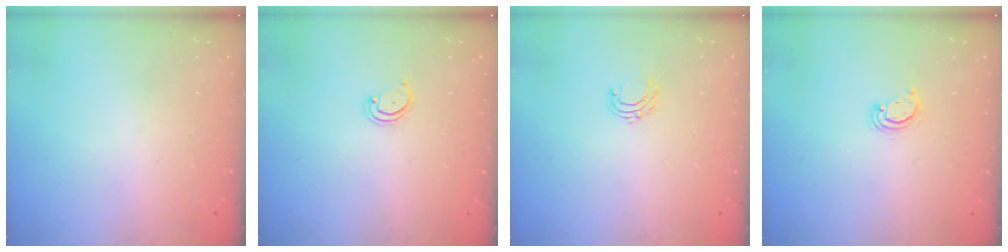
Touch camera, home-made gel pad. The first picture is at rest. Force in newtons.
{"total": 2.5, "press": 2.5, "slide": 0.2}
{"total": 4.8, "press": 4.8, "slide": 0.3}
{"total": 2.5, "press": 2.5, "slide": 0.3}